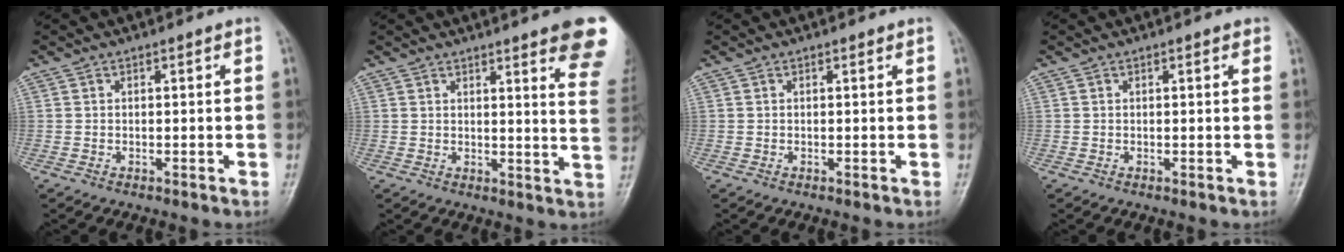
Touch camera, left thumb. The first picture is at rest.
{"total": 13.3, "force": [8.5, 1.9, 10.0], "torque": [-0.094, -0.040, 0.083]}
{"total": 0.0}
{"total": 0.9, "force": [0.5, 0.3, 0.7], "torque": [-0.010, 0.000, 0.004]}